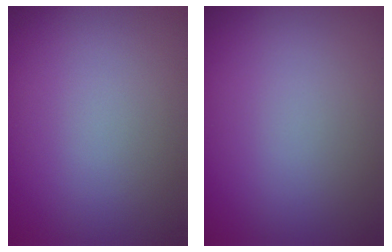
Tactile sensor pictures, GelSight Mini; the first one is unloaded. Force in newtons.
{"total": 0.0}